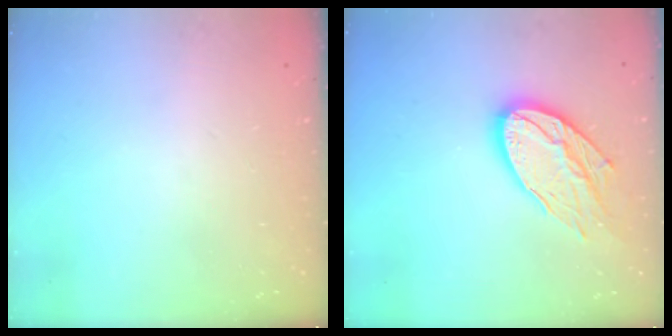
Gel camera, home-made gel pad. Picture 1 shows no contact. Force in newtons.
{"total": 15.8, "press": 15.7, "slide": 1.2}